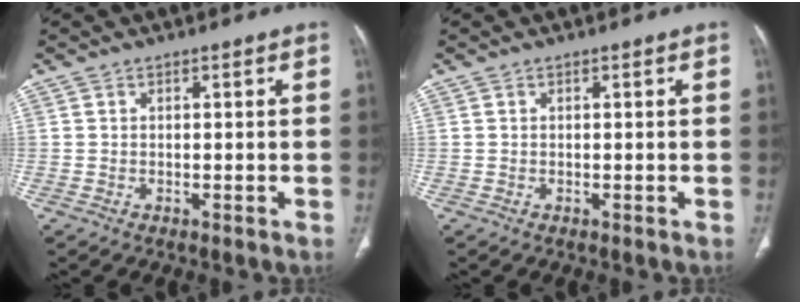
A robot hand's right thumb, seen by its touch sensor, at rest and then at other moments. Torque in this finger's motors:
{"motor_torque": [0.08, -0.04, -0.10, -0.03, 0.01]}